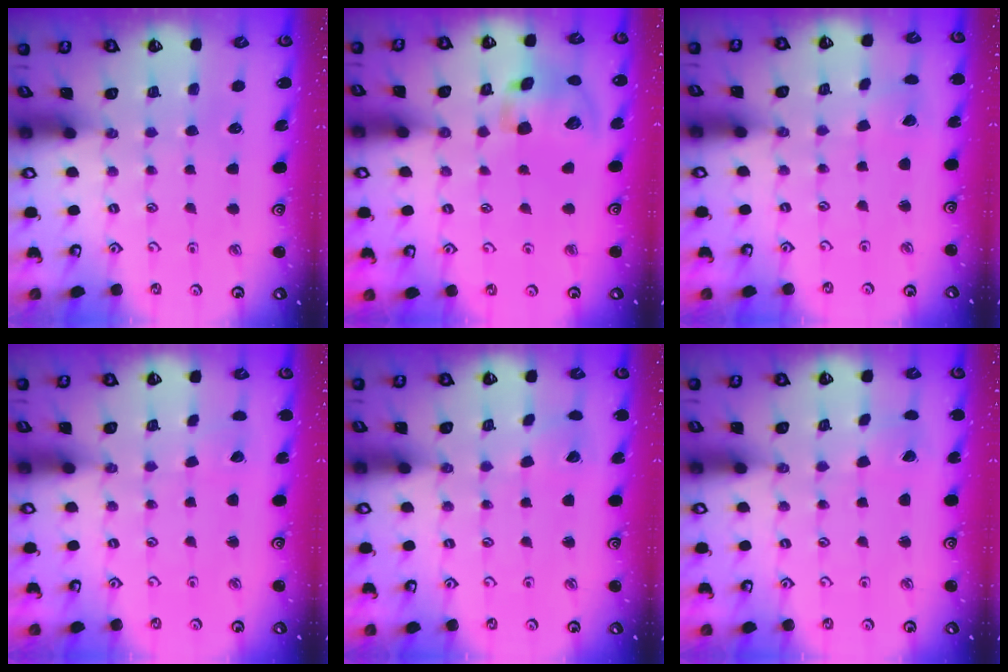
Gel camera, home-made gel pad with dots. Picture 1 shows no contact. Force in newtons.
{"total": 13.2, "press": 13.0, "slide": 2.1}
{"total": 2.3, "press": 2.3, "slide": 0.3}
{"total": 1.2, "press": 1.2, "slide": 0.1}
{"total": 2.2, "press": 2.2, "slide": 0.3}
{"total": 1.2, "press": 1.2, "slide": 0.1}